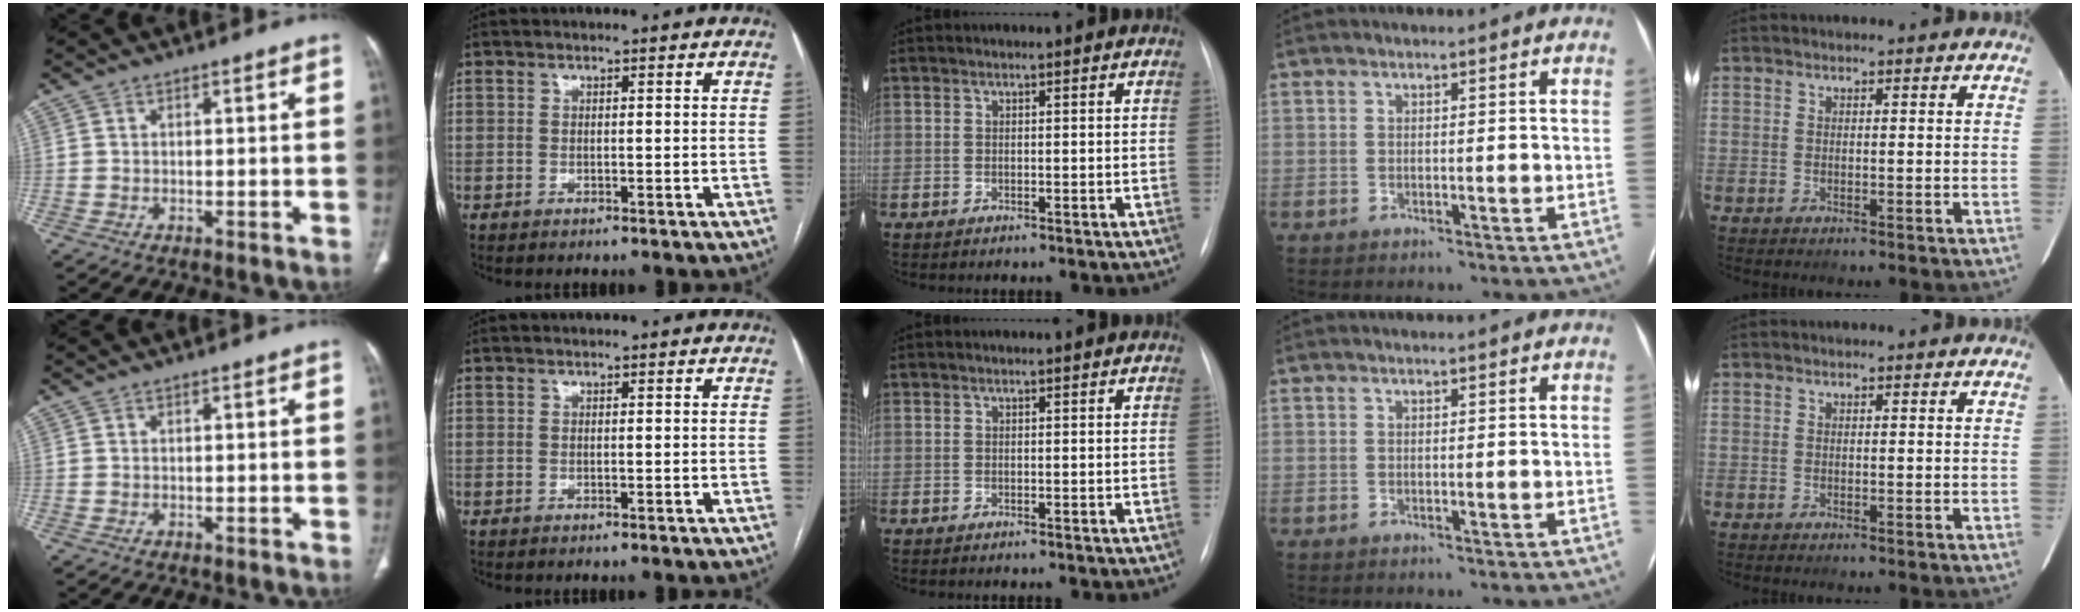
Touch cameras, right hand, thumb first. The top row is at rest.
{}